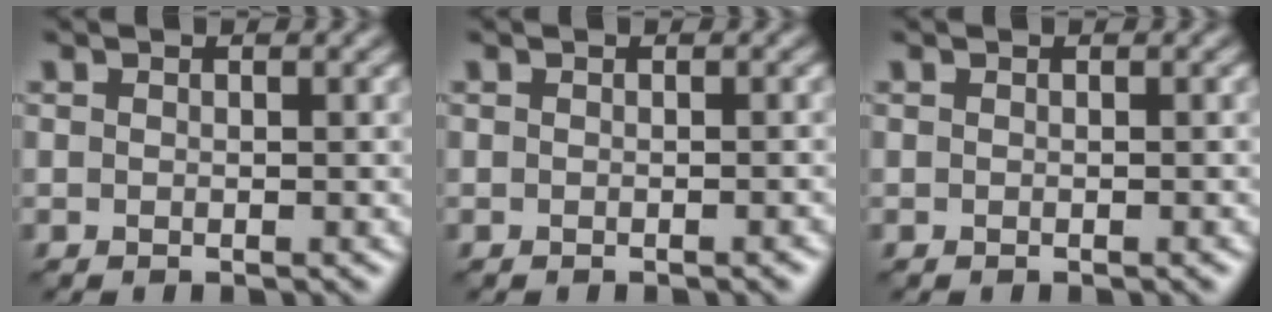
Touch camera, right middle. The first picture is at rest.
{"total": 0.6, "force": [-0.3, 0.1, 0.6], "torque": [-0.006, 0.001, -0.006]}
{"total": 0.0}